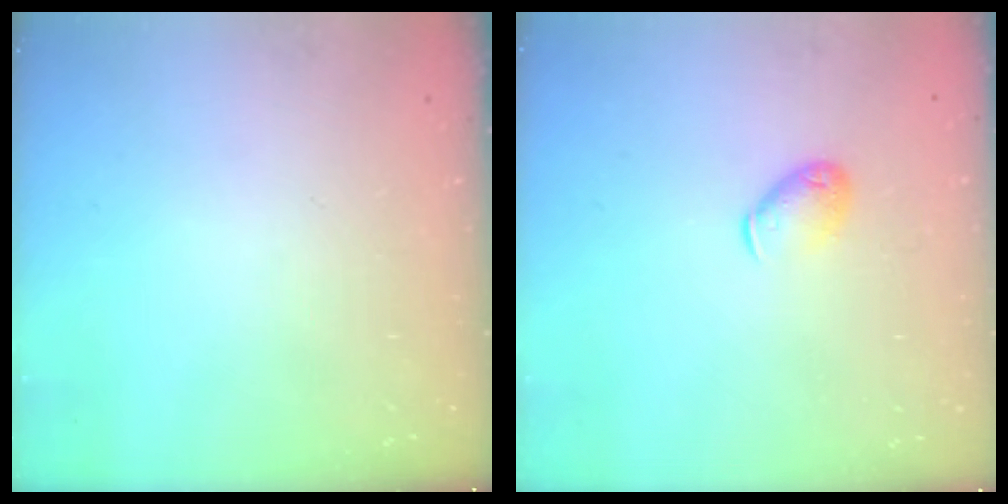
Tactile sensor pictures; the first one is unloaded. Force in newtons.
{"total": 6.2, "press": 6.2, "slide": 0.9}